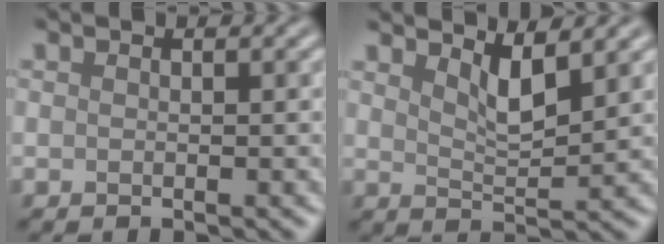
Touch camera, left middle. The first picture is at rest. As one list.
[{"total": 2.8, "force": [2.0, 0.5, 1.9], "torque": [-0.035, -0.007, 0.037]}]